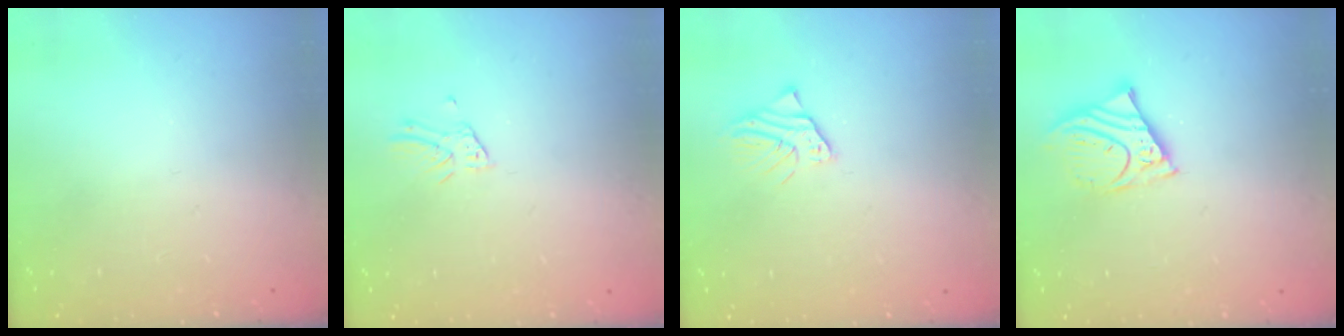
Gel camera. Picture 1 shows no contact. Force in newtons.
{"total": 2.8, "press": 2.8, "slide": 0.1}
{"total": 2.8, "press": 2.8, "slide": 0.2}
{"total": 9.3, "press": 9.2, "slide": 1.0}